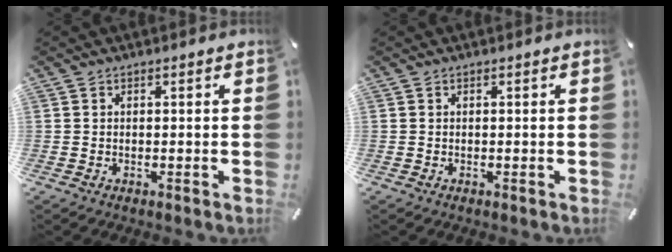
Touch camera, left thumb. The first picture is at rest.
{"total": 0.0}